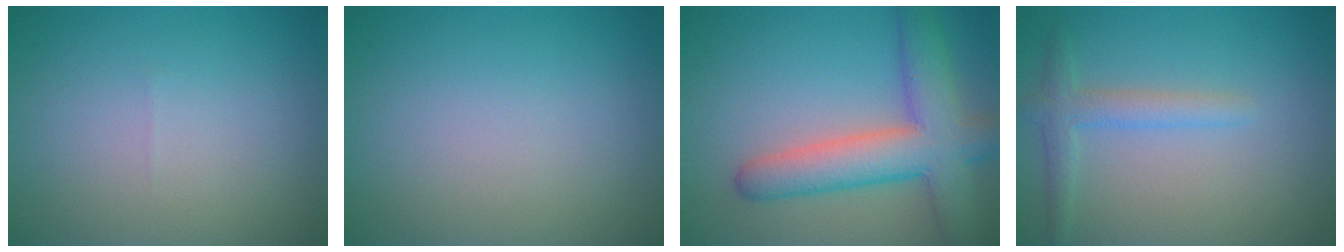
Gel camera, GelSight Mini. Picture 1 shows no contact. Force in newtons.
{"total": 0.0}
{"total": 7.7, "press": 7.7, "slide": 0.5}
{"total": 2.3, "press": 2.3, "slide": 0.1}